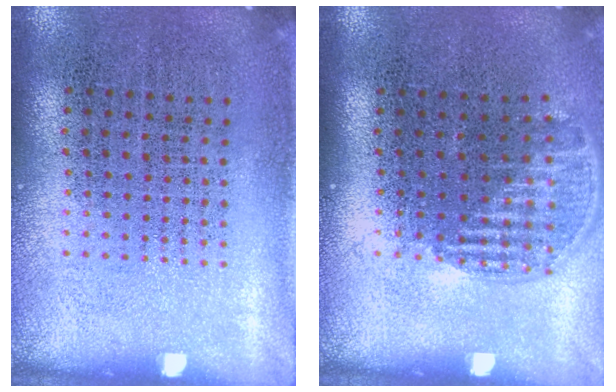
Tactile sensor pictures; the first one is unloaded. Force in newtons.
{"total": 1.1, "press": 1.0, "slide": 0.5}